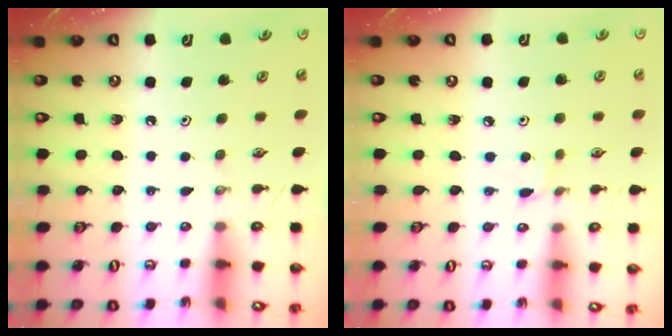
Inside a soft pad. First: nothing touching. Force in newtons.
{"total": 2.3, "press": 2.3, "slide": 0.3}